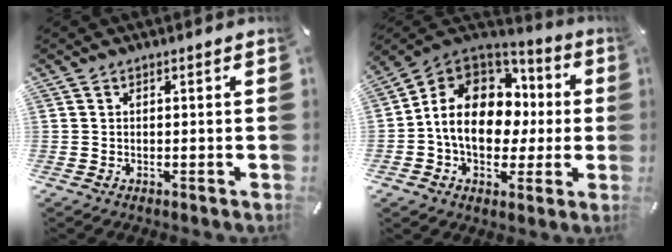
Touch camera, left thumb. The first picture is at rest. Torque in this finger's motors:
{"motor_torque": [2.27, 2.74, 1.22, -0.15, 0.27]}